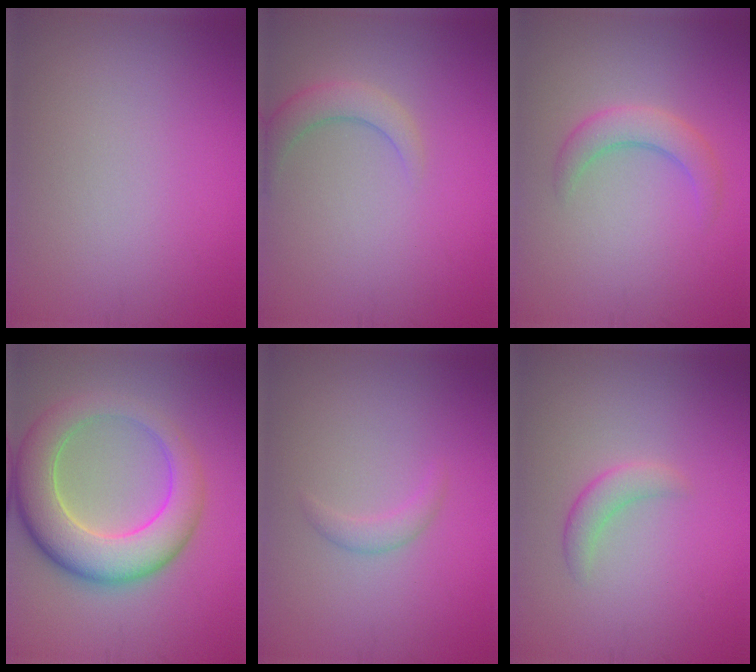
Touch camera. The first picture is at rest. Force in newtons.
{"total": 2.5, "press": 2.5, "slide": 0.2}
{"total": 2.7, "press": 2.7, "slide": 0.2}
{"total": 8.2, "press": 8.2, "slide": 0.5}
{"total": 1.2, "press": 1.2, "slide": 0.1}
{"total": 1.8, "press": 1.8, "slide": 0.1}